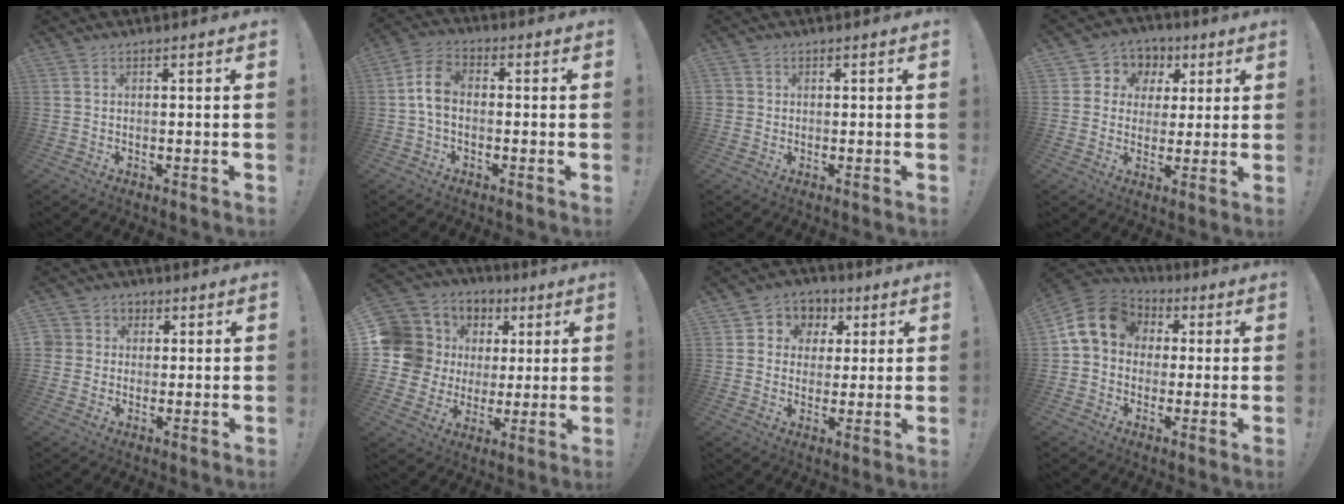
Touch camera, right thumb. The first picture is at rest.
{"total": 7.6, "force": [-0.3, 4.8, 5.8], "torque": [-0.105, 0.010, 0.000]}
{"total": 1.4, "force": [0.1, 1.3, 0.2], "torque": [-0.010, 0.004, 0.004]}
{"total": 7.3, "force": [1.3, 7.0, 1.8], "torque": [-0.027, -0.007, 0.029]}
{"total": 4.9, "force": [0.4, 4.8, 1.0], "torque": [-0.029, 0.005, 0.007]}
{"total": 14.2, "force": [3.2, 12.9, 4.9], "torque": [-0.093, -0.013, 0.093]}
{"total": 6.9, "force": [0.7, 6.7, 1.7], "torque": [-0.017, -0.001, 0.018]}
{"total": 12.9, "force": [2.6, 10.5, 7.0], "torque": [-0.114, 0.011, 0.056]}